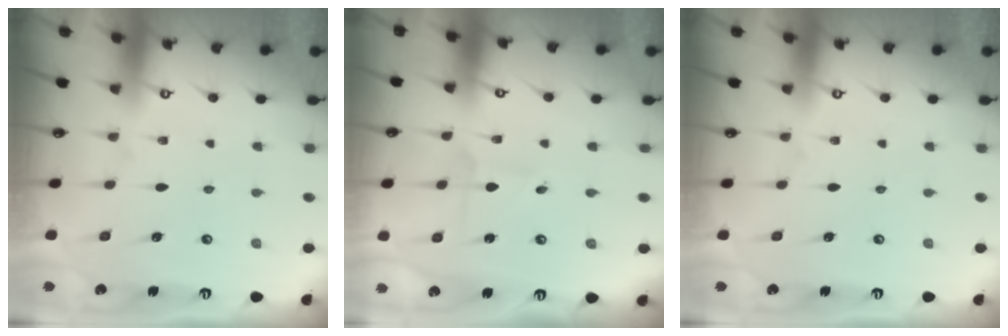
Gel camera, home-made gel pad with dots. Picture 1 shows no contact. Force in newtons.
{"total": 2.0, "press": 2.0, "slide": 0.1}
{"total": 0.0}